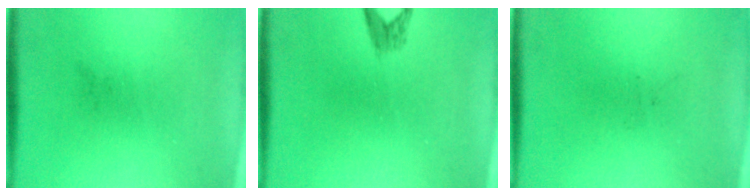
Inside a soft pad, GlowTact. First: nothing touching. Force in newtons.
{"total": 1.4}
{"total": 0.0}